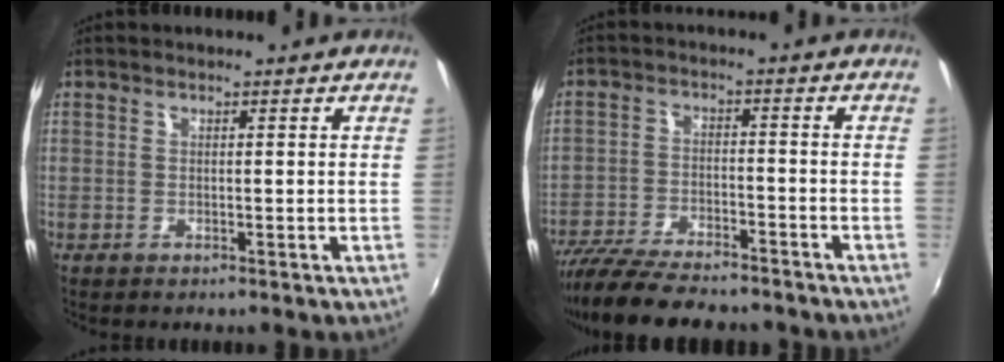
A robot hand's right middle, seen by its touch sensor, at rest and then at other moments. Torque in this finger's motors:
{"motor_torque": [1.05, -1.08, 0.23, 0.13]}